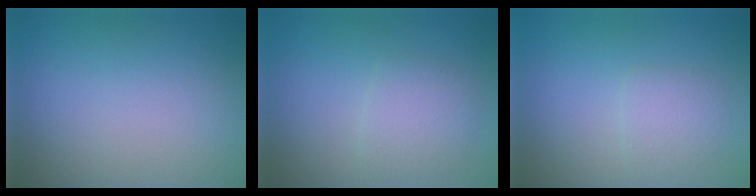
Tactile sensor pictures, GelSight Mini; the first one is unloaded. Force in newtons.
{"total": 2.3, "press": 2.3, "slide": 0.0}
{"total": 1.9, "press": 1.9, "slide": 0.1}